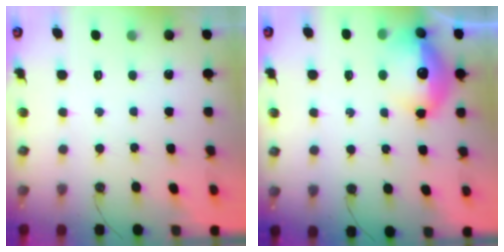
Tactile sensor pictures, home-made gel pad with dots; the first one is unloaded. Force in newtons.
{"total": 14.7, "press": 14.7, "slide": 1.3}